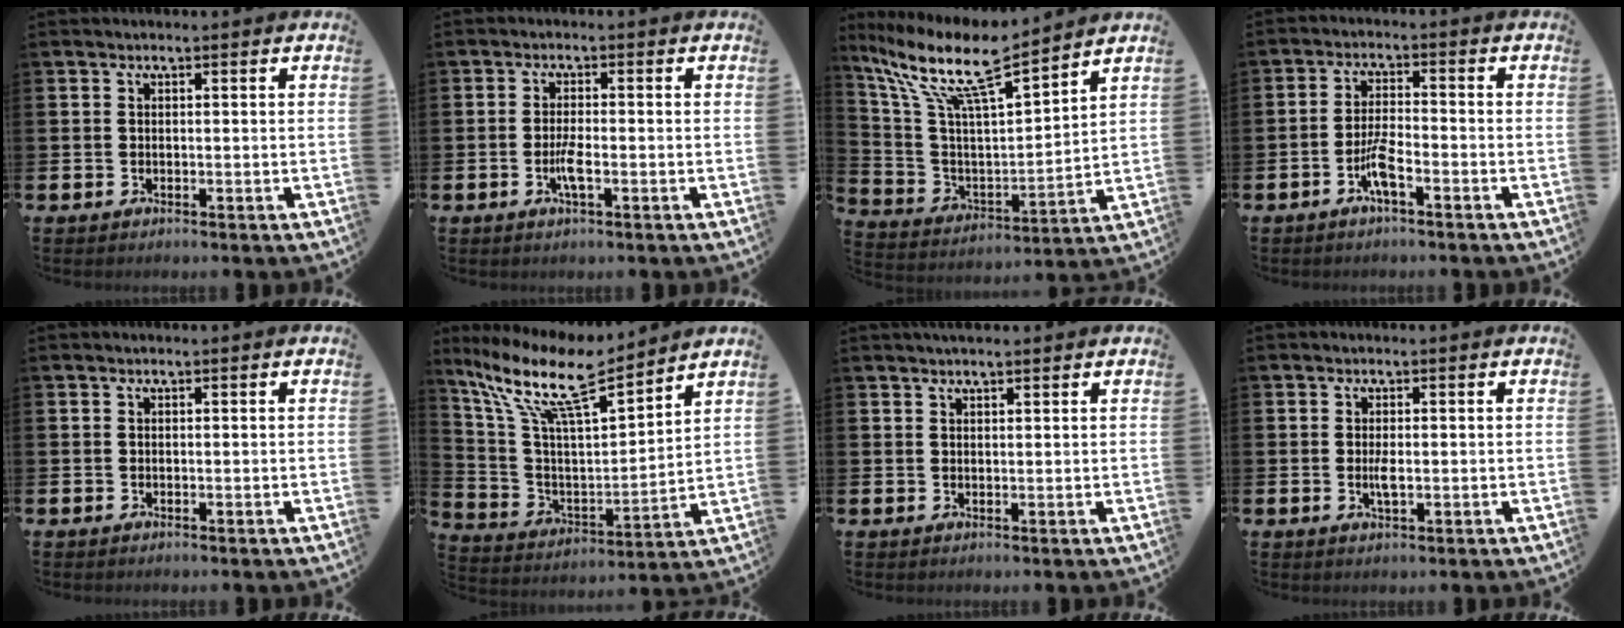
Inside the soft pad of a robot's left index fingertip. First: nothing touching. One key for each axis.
{"total": 2.6, "fx": -0.8, "fy": 0.5, "fz": 2.4, "tx": -0.051, "ty": 0.004, "tz": -0.012}
{"total": 11.7, "fx": 9.2, "fy": 1.8, "fz": 7.0, "tx": -0.176, "ty": -0.053, "tz": 0.153}
{"total": 4.0, "fx": -2.2, "fy": 0.7, "fz": 3.2, "tx": -0.077, "ty": 0.005, "tz": -0.043}
{"total": 0.0}
{"total": 12.6, "fx": 9.8, "fy": 2.8, "fz": 7.4, "tx": -0.187, "ty": -0.052, "tz": 0.166}
{"total": 2.0, "fx": 1.9, "fy": 0.4, "fz": 0.5, "tx": -0.004, "ty": -0.003, "tz": 0.033}
{"total": 1.8, "fx": 0.0, "fy": 0.5, "fz": 1.7, "tx": -0.033, "ty": 0.000, "tz": -0.001}